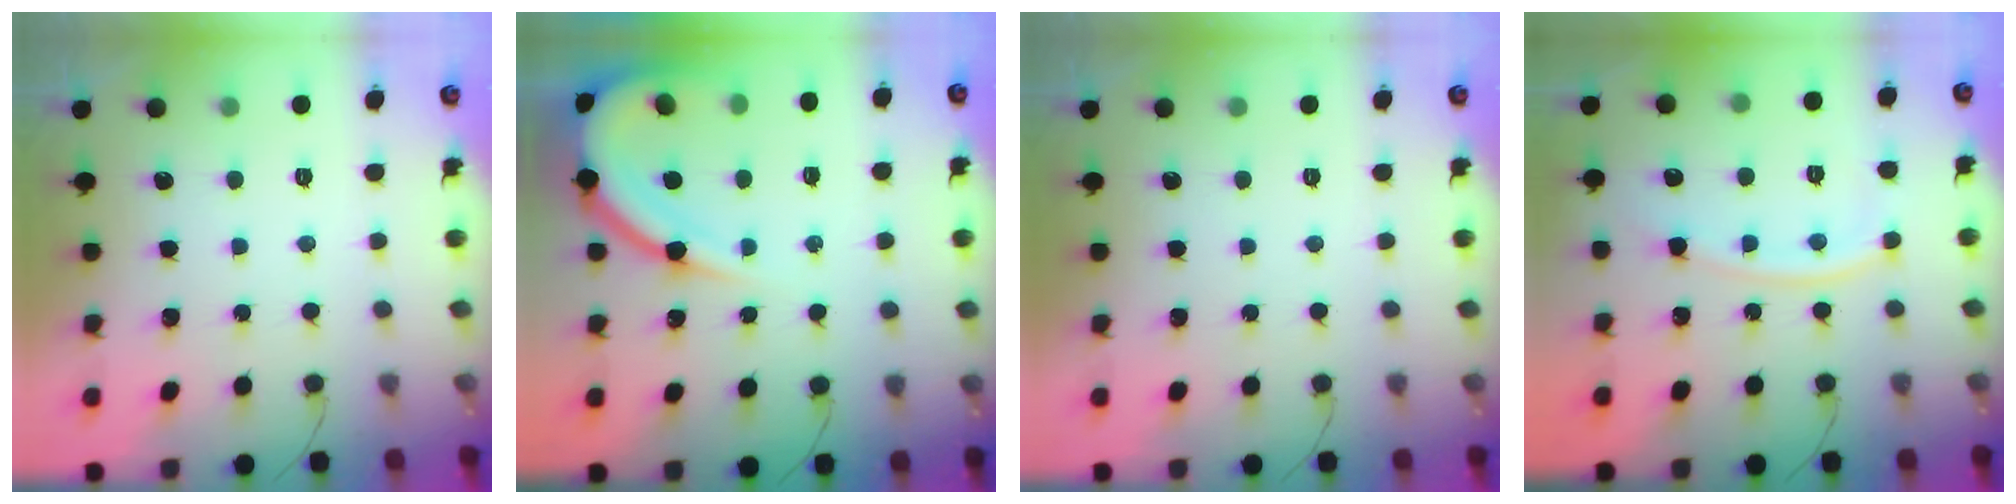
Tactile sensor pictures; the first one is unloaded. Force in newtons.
{"total": 12.2, "press": 12.2, "slide": 1.0}
{"total": 0.0}
{"total": 10.5, "press": 10.4, "slide": 1.3}